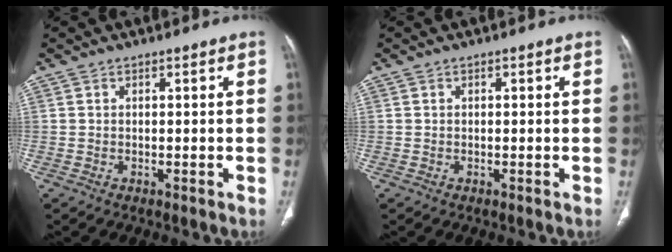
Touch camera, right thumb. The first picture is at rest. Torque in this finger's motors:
{"motor_torque": [-0.10, -0.28, -0.26, 0.27, -0.03]}